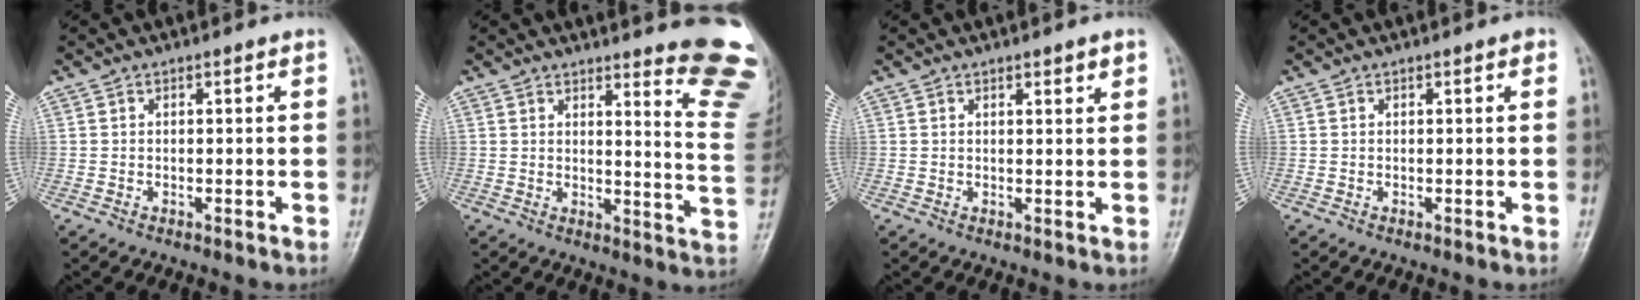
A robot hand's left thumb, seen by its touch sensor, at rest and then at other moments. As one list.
[{"total": 14.5, "force": [12.5, 1.3, 7.4], "torque": [-0.067, -0.143, 0.126]}, {"total": 1.8, "force": [1.2, 0.1, 1.3], "torque": [-0.018, -0.008, 0.018]}, {"total": 0.7, "force": [0.3, 0.3, 0.6], "torque": [-0.009, 0.001, 0.001]}]